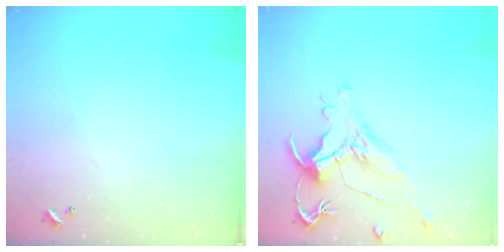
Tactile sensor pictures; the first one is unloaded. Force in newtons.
{"total": 1.7, "press": 1.1, "slide": 1.3}